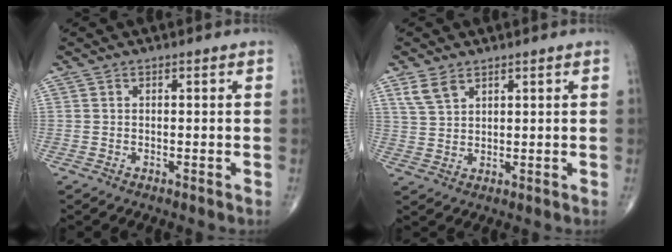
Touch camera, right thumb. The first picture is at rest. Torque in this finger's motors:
{"motor_torque": [-0.39, 0.40, 0.39, 0.32, 0.08]}